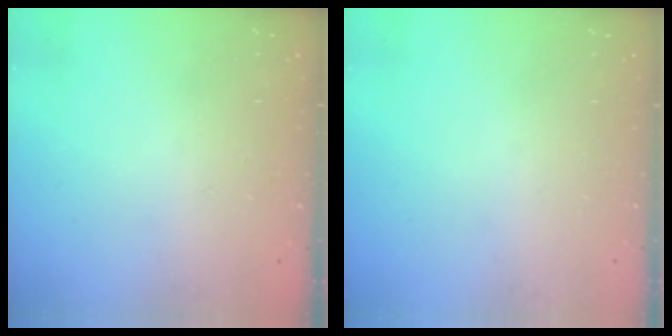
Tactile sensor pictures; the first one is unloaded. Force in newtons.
{"total": 0.0}